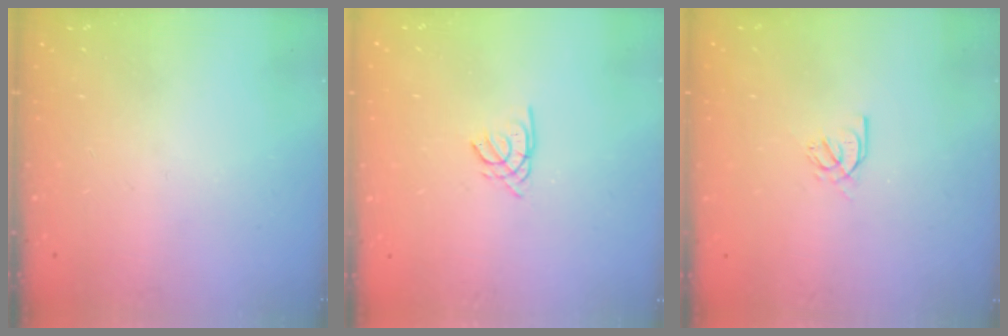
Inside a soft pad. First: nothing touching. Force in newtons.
{"total": 1.6, "press": 1.5, "slide": 0.4}
{"total": 3.5, "press": 3.5, "slide": 0.2}